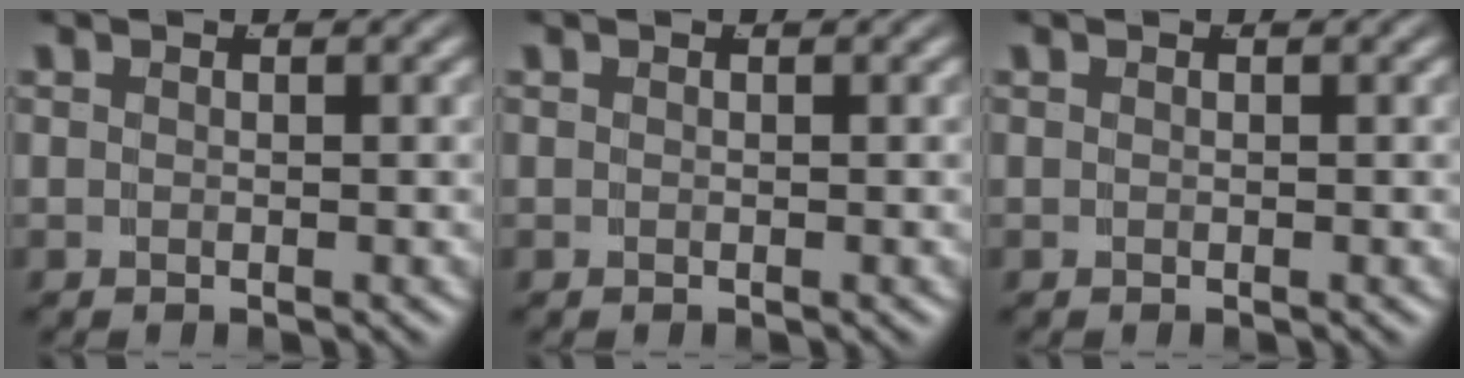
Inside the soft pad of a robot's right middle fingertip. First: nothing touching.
{"total": 0.0}
{"total": 0.0}